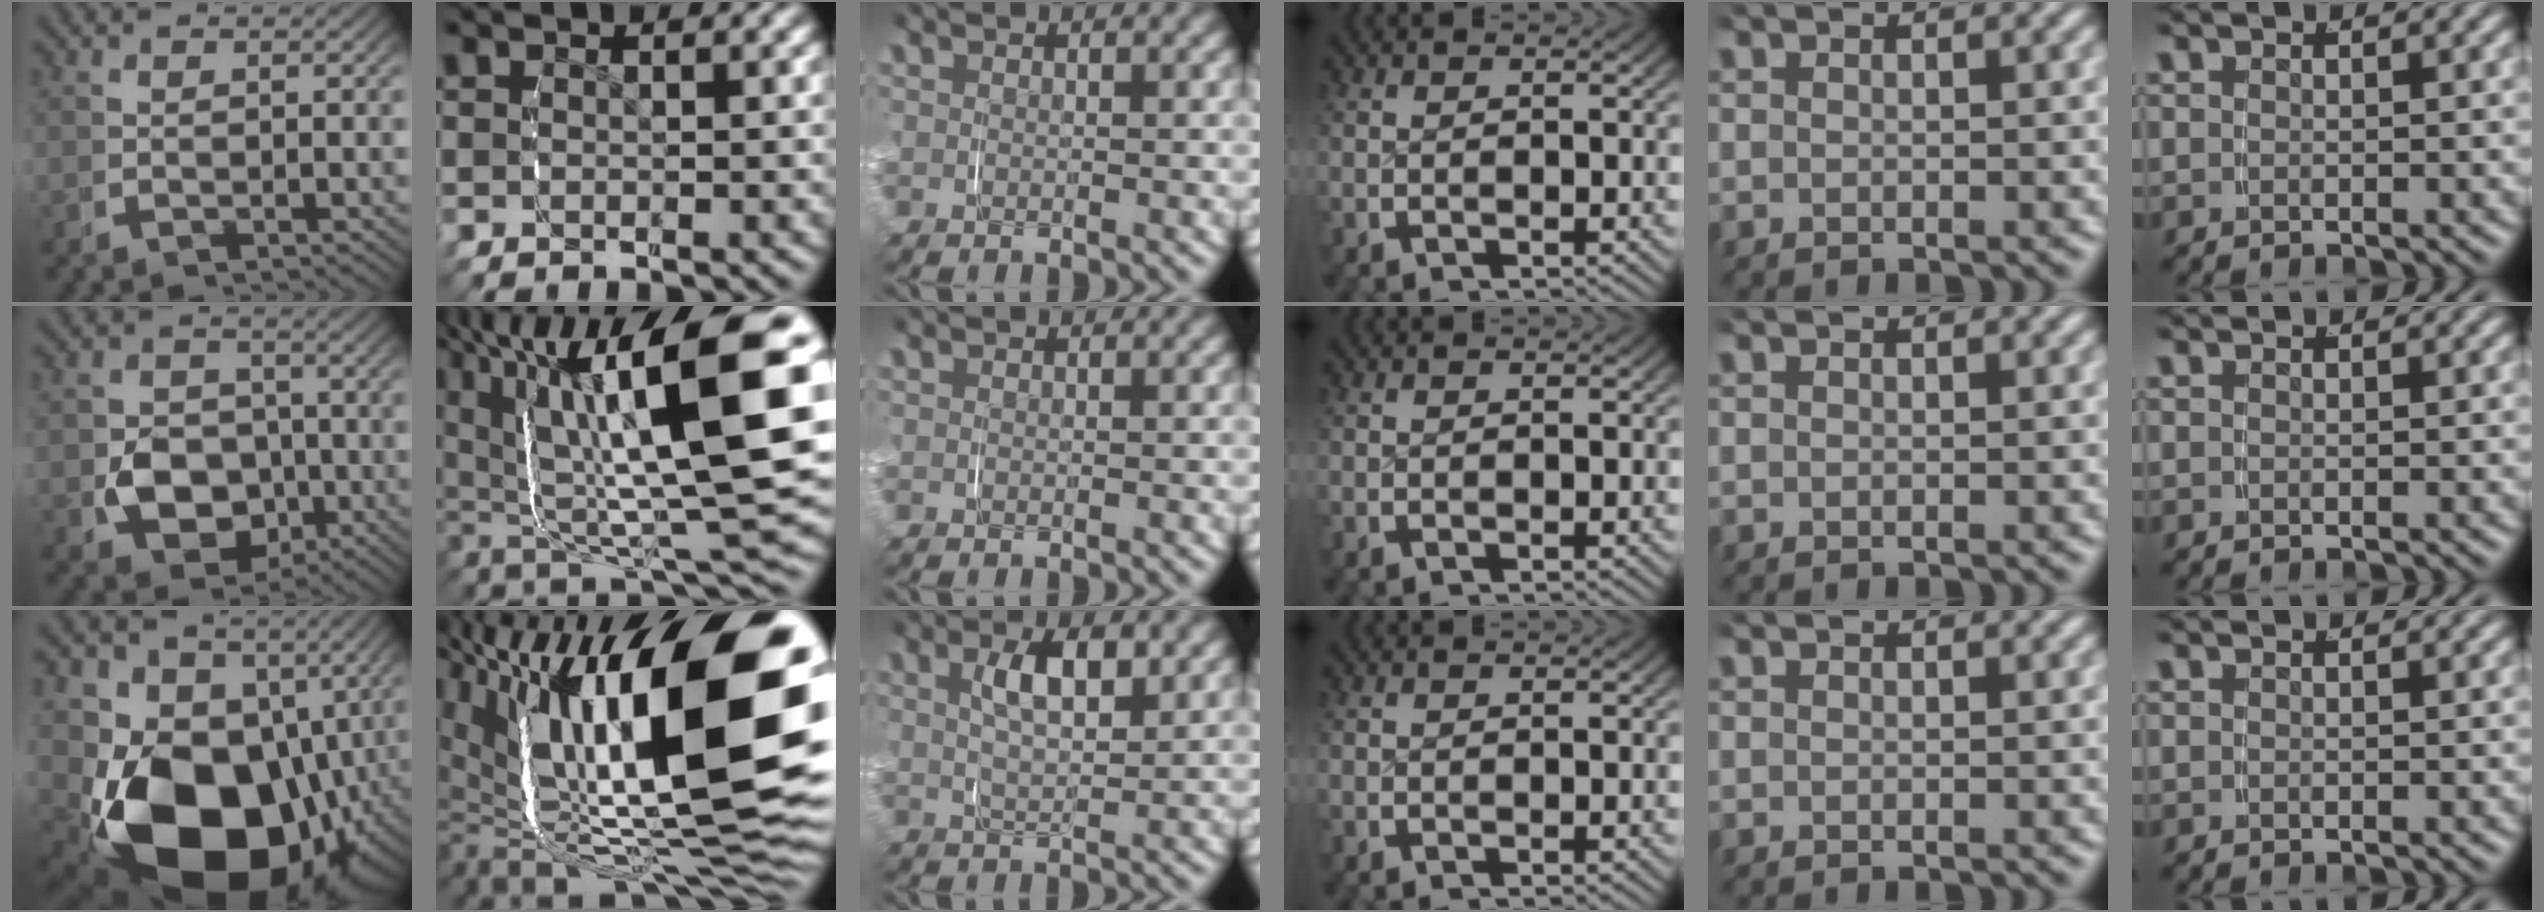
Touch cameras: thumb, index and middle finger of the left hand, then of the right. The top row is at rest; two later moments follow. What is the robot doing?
{"motion": "grasp_and_lifting", "object": "key"}